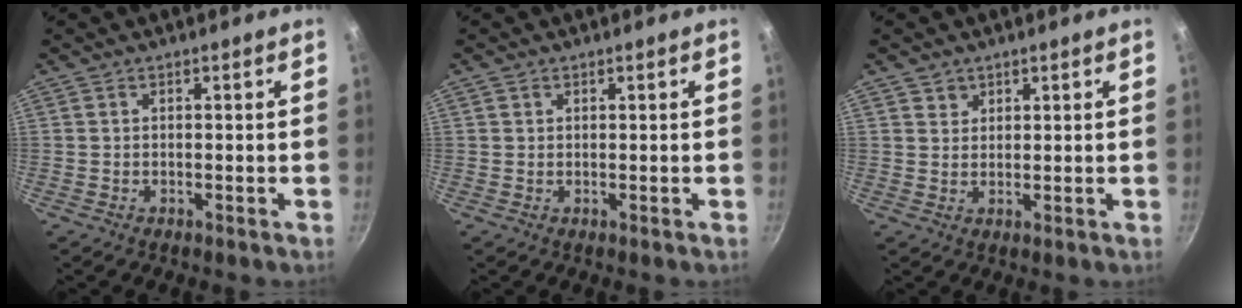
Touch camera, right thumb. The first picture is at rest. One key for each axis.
{"total": 0.7, "fx": 0.4, "fy": 0.6, "fz": 0.2, "tx": -0.002, "ty": 0.001, "tz": 0.006}
{"total": 2.3, "fx": 1.4, "fy": 1.7, "fz": 0.2, "tx": 0.010, "ty": 0.001, "tz": 0.023}